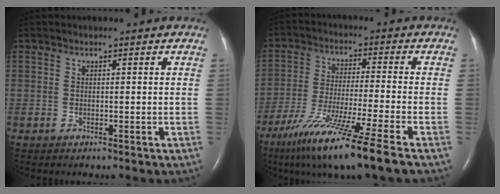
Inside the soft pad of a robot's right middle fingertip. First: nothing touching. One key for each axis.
{"total": 14.7, "fx": -10.0, "fy": -1.8, "fz": 10.7, "tx": -0.203, "ty": -0.060, "tz": -0.174}